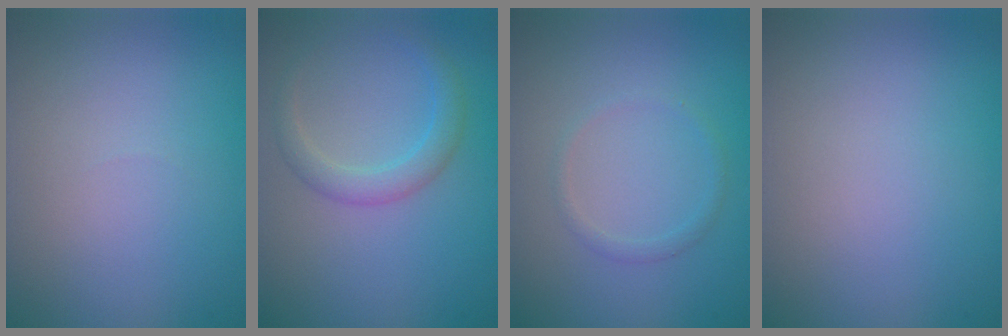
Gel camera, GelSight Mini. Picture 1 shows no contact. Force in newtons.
{"total": 2.4, "press": 2.4, "slide": 0.1}
{"total": 1.0, "press": 1.0, "slide": 0.0}
{"total": 0.0}